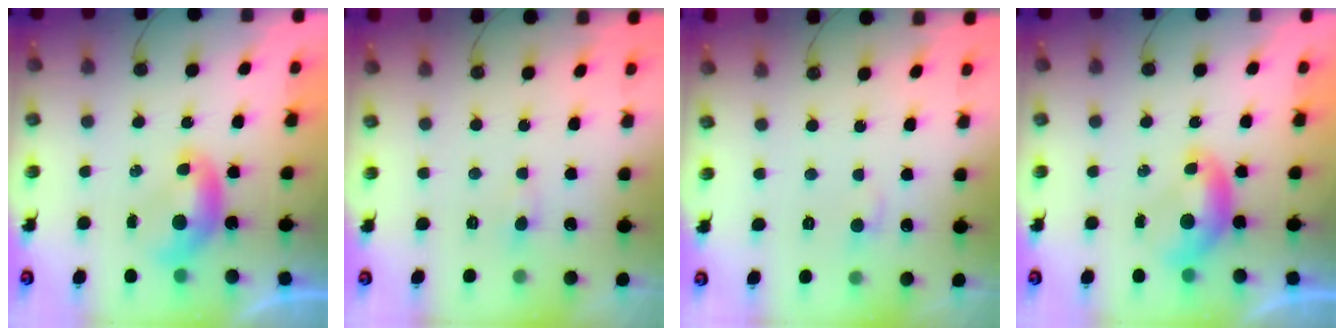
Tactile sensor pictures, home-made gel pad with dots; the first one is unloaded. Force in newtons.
{"total": 1.6, "press": 1.6, "slide": 0.5}
{"total": 1.3, "press": 1.2, "slide": 0.5}
{"total": 0.0}